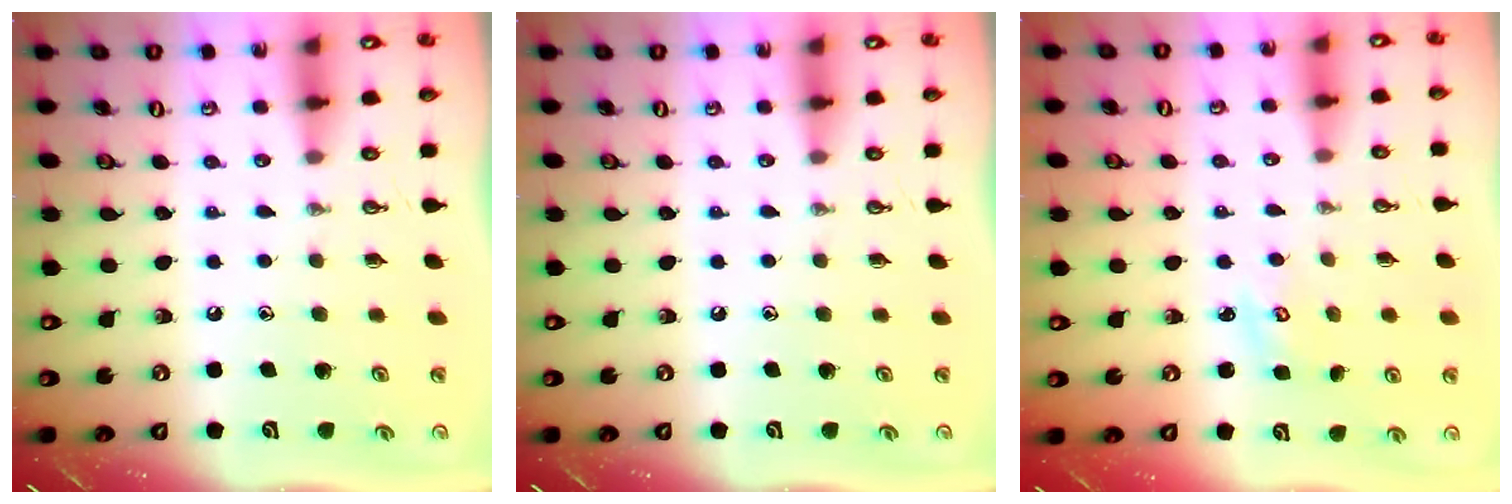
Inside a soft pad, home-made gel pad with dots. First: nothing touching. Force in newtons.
{"total": 0.0}
{"total": 2.3, "press": 2.3, "slide": 0.2}